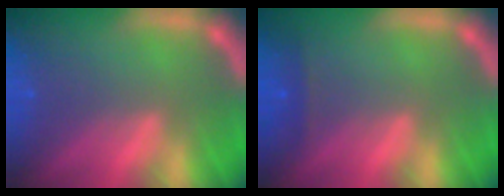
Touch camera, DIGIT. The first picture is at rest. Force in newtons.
{"total": 0.9}